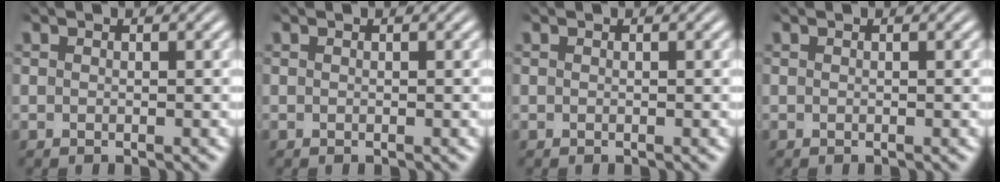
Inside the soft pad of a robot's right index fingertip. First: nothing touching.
{"total": 0.0}
{"total": 0.0}
{"total": 0.0}